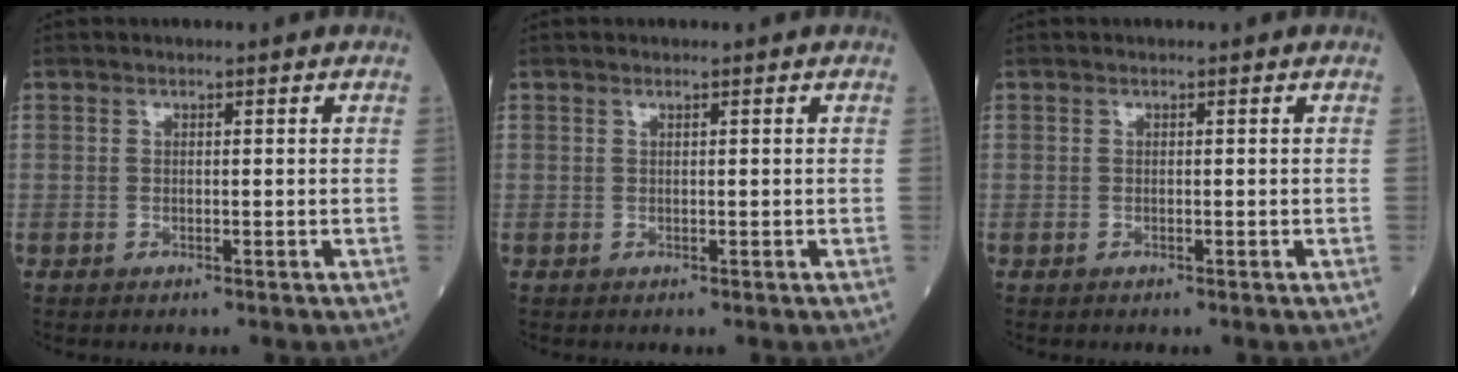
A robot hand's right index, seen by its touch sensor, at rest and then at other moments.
{"total": 0.0}
{"total": 0.0}